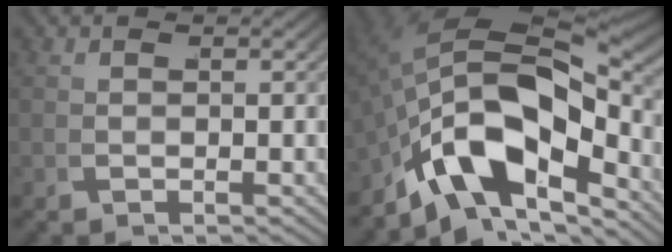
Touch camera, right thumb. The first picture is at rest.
{"total": 15.4, "force": [-0.5, 9.0, 12.6], "torque": [-0.231, -0.027, 0.002]}